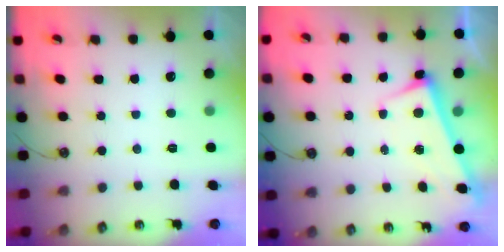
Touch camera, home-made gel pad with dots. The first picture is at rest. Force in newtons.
{"total": 2.9, "press": 2.8, "slide": 0.6}